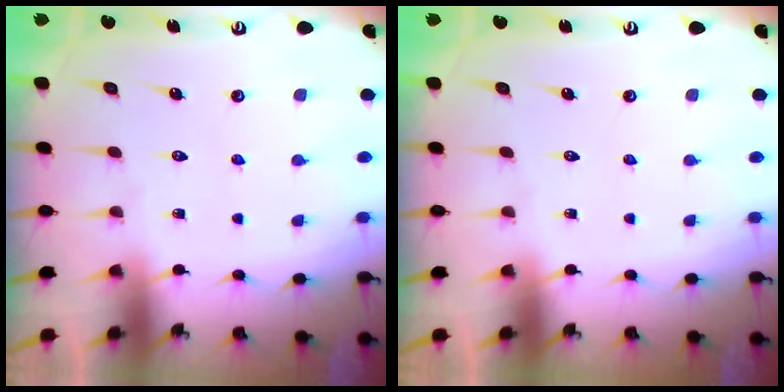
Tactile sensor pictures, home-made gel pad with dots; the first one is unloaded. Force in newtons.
{"total": 0.0}